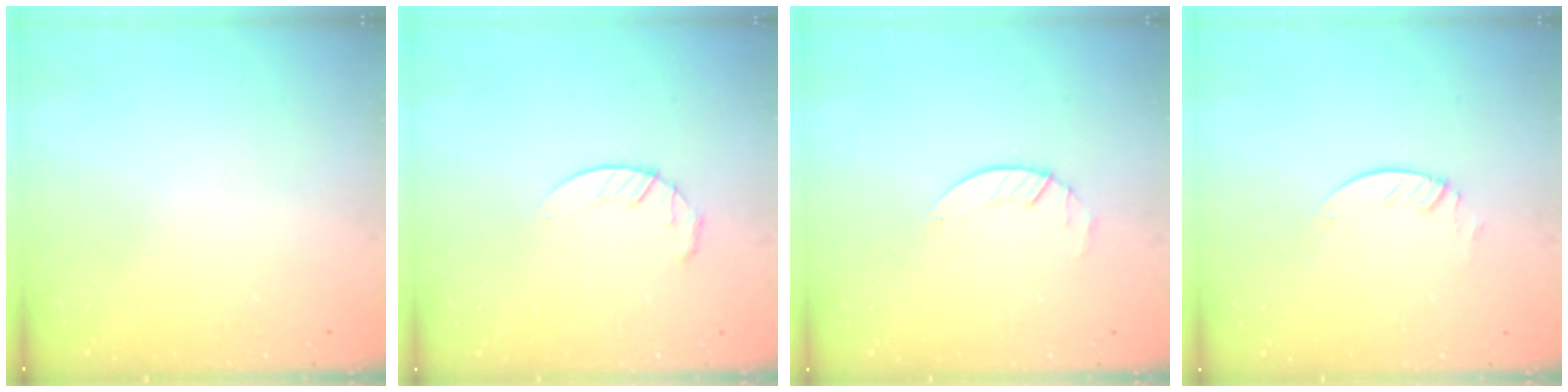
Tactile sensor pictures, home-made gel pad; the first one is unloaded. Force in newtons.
{"total": 4.0, "press": 4.0, "slide": 0.6}
{"total": 1.7, "press": 1.6, "slide": 0.2}
{"total": 2.3, "press": 2.3, "slide": 0.2}